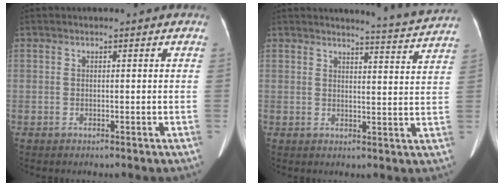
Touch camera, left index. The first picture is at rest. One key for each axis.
{"total": 6.4, "fx": 6.3, "fy": -1.4, "fz": 0.3, "tx": -0.025, "ty": -0.030, "tz": 0.072}